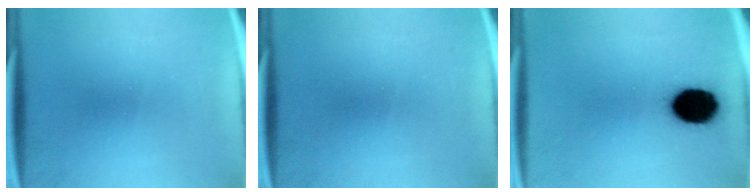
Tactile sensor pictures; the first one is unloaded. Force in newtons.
{"total": 0.0}
{"total": 13.0}